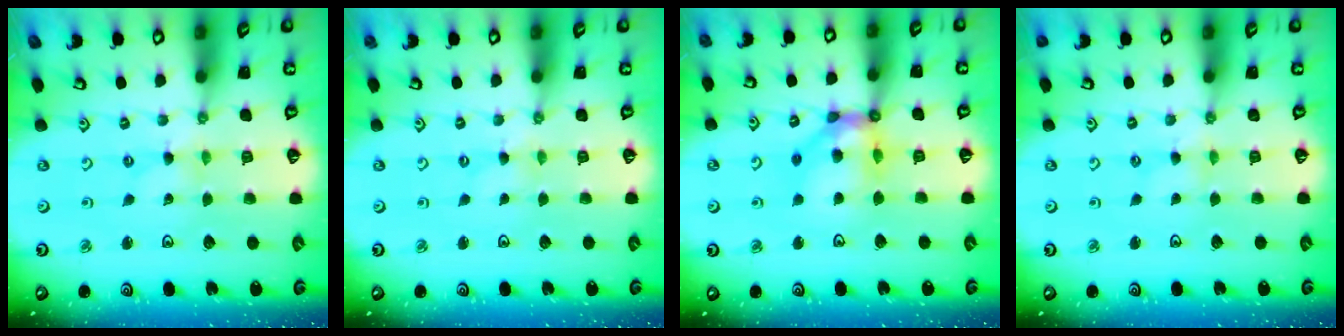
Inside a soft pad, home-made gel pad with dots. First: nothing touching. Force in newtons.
{"total": 0.0}
{"total": 13.2, "press": 13.1, "slide": 1.6}
{"total": 0.0}